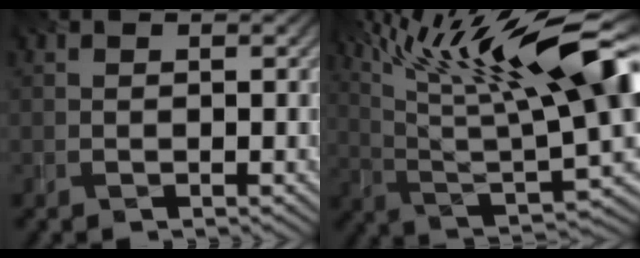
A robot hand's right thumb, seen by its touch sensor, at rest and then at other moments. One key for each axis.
{"total": 18.3, "fx": 8.7, "fy": 3.9, "fz": 15.6, "tx": -0.272, "ty": 0.009, "tz": 0.168}